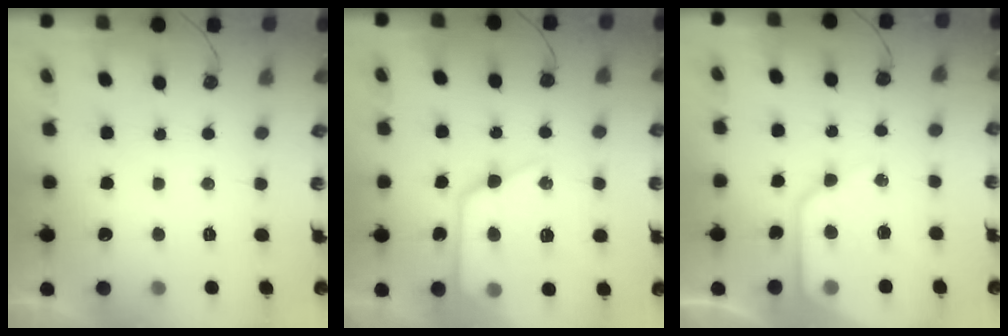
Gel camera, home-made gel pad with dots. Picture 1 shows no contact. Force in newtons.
{"total": 17.6, "press": 17.5, "slide": 1.6}
{"total": 14.8, "press": 14.7, "slide": 1.5}